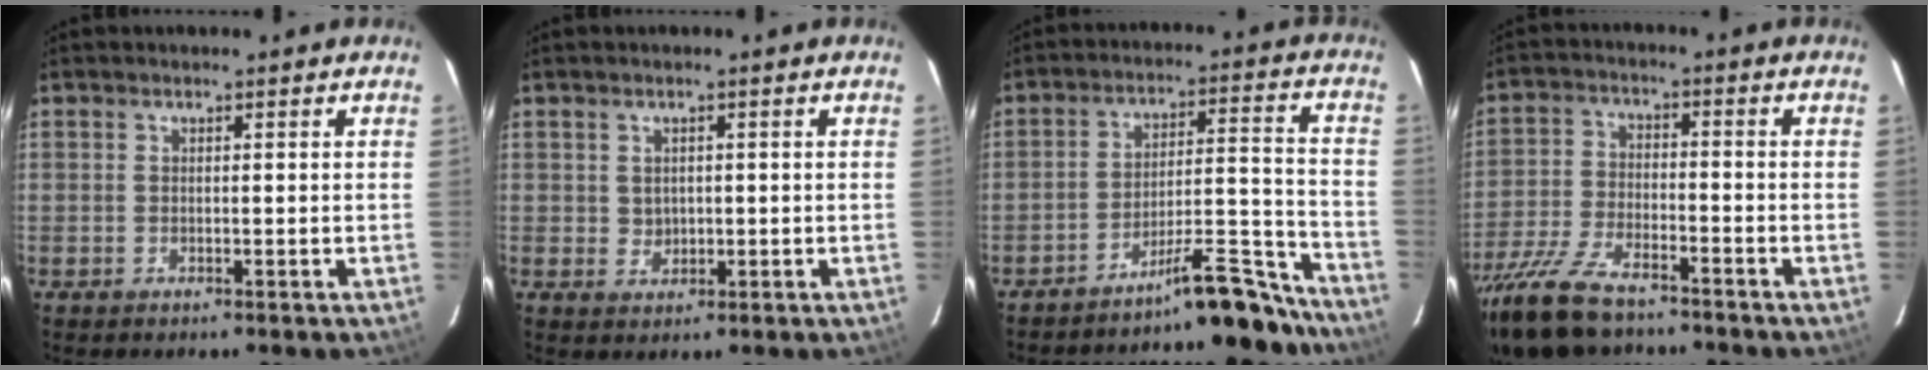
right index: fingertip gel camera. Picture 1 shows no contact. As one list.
[{"total": 2.2, "force": [0.4, 2.1, 0.8], "torque": [-0.010, 0.004, 0.012]}, {"total": 13.7, "force": [-12.7, 2.3, 4.6], "torque": [-0.060, 0.045, -0.180]}, {"total": 15.9, "force": [-12.6, 5.4, 8.1], "torque": [-0.187, -0.029, -0.236]}]